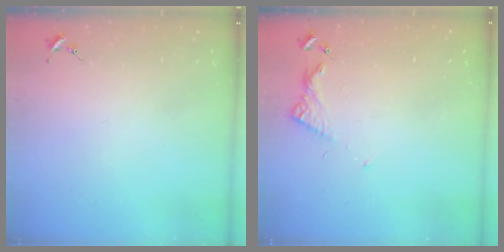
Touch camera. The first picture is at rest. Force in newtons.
{"total": 5.2, "press": 5.2, "slide": 0.5}